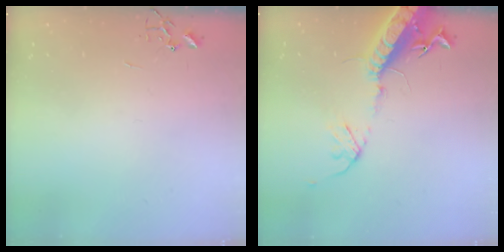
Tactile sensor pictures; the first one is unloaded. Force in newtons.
{"total": 17.1, "press": 16.6, "slide": 4.0}